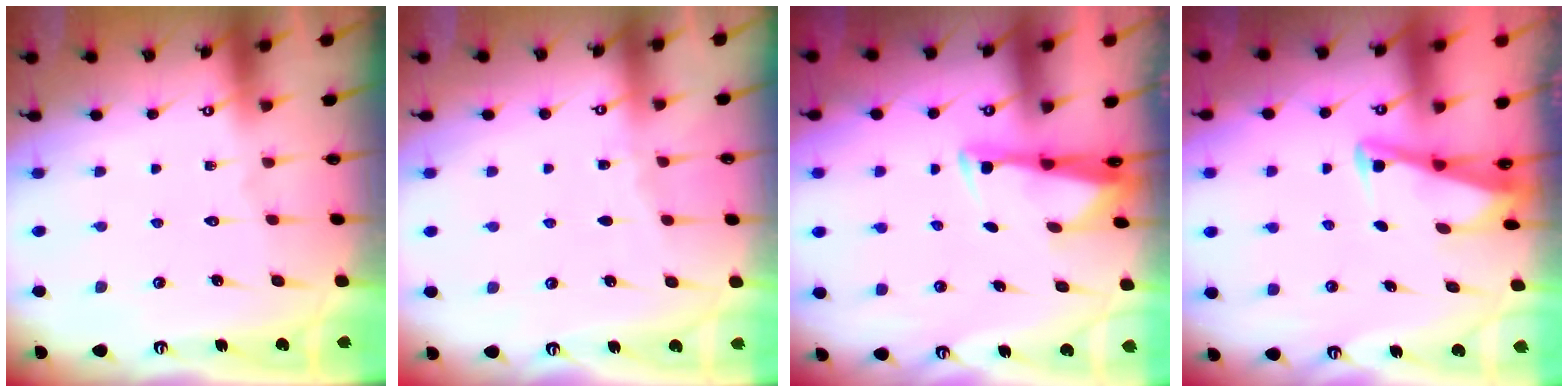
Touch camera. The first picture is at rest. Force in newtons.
{"total": 3.4, "press": 3.3, "slide": 0.4}
{"total": 2.9, "press": 2.8, "slide": 0.9}
{"total": 2.7, "press": 2.7, "slide": 0.3}